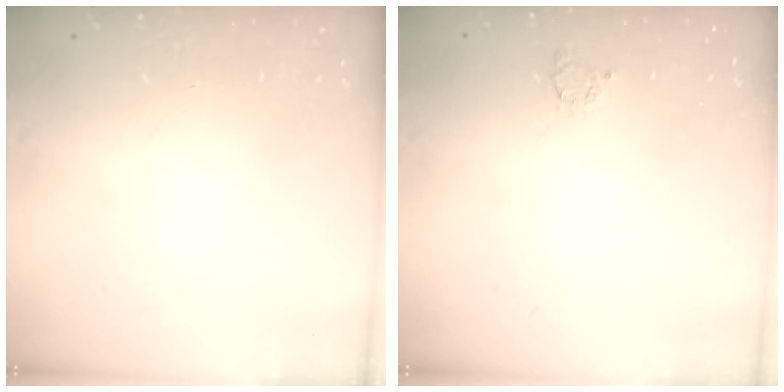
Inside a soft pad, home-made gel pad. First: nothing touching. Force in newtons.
{"total": 2.5, "press": 2.5, "slide": 0.3}